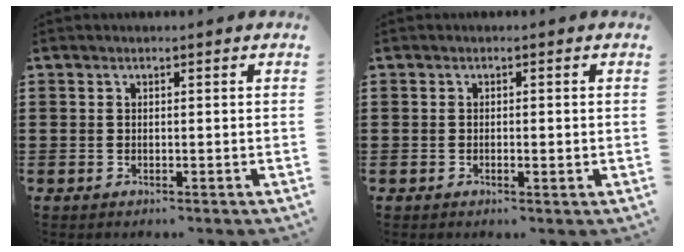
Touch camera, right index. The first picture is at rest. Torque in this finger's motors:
{"motor_torque": [-0.38, 0.46, -0.05, -0.01]}